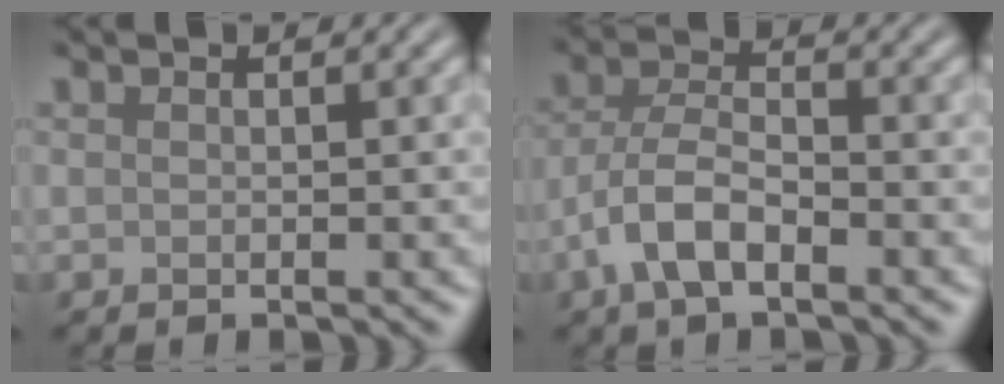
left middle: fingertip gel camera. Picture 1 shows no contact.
{"total": 4.6, "force": [-2.3, 2.0, 3.4], "torque": [-0.067, 0.009, -0.051]}